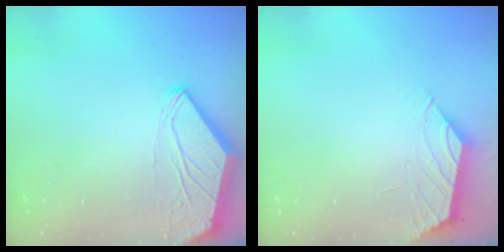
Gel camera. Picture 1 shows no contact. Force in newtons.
{"total": 1.4, "press": 1.3, "slide": 0.5}